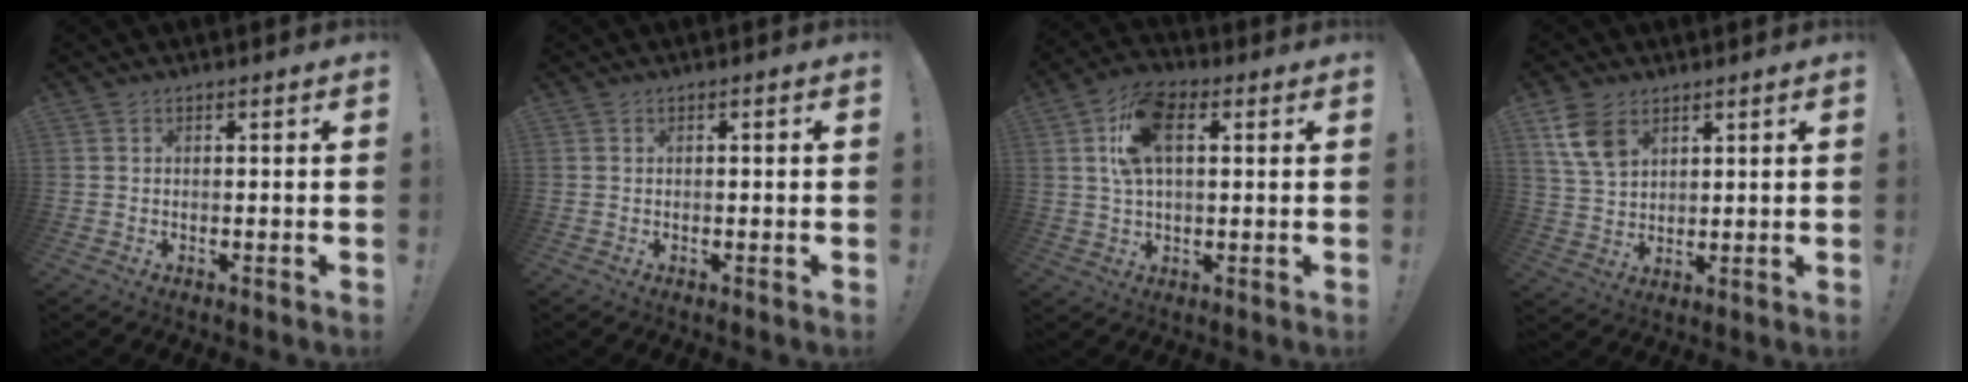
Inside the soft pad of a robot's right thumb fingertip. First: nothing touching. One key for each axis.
{"total": 0.7, "fx": -0.4, "fy": 0.0, "fz": 0.6, "tx": -0.010, "ty": 0.002, "tz": -0.008}
{"total": 12.9, "fx": 3.6, "fy": 7.3, "fz": 10.0, "tx": -0.176, "ty": 0.007, "tz": 0.067}
{"total": 9.4, "fx": 5.0, "fy": 6.0, "fz": 5.2, "tx": -0.094, "ty": -0.015, "tz": 0.098}